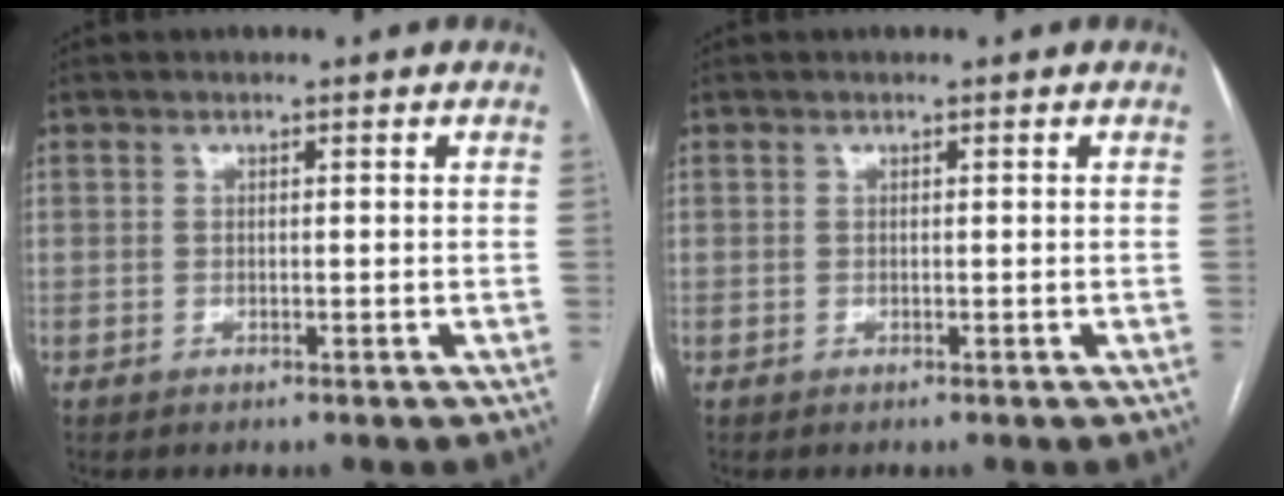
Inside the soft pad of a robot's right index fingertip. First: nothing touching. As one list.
[{"total": 0.0}]